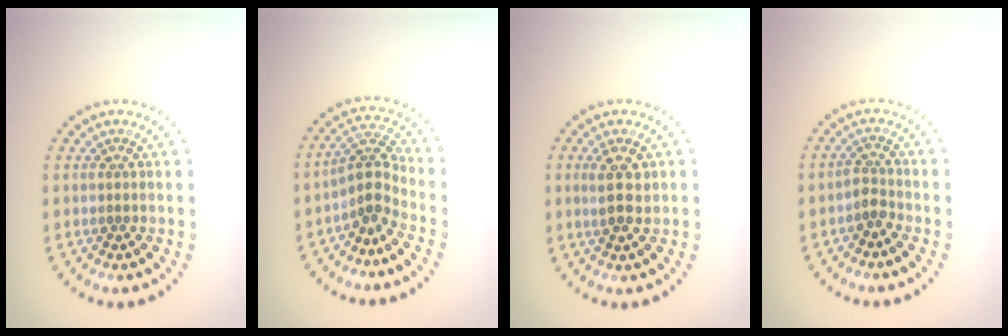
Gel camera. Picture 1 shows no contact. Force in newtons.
{"total": 2.9, "press": 2.0, "slide": 2.1}
{"total": 2.8, "press": 2.7, "slide": 0.7}
{"total": 1.5, "press": 1.1, "slide": 1.0}